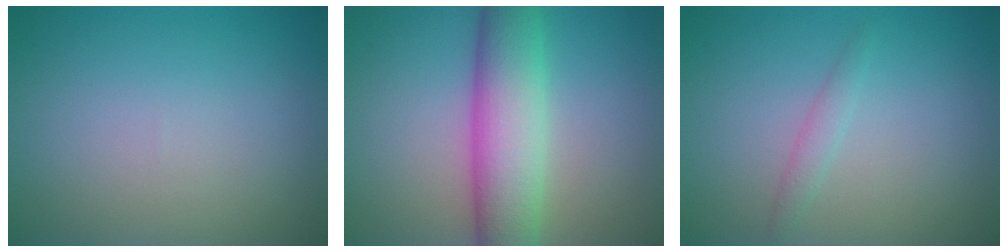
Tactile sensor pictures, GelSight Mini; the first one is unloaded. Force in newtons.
{"total": 7.4, "press": 7.4, "slide": 0.3}
{"total": 1.1, "press": 1.1, "slide": 0.0}